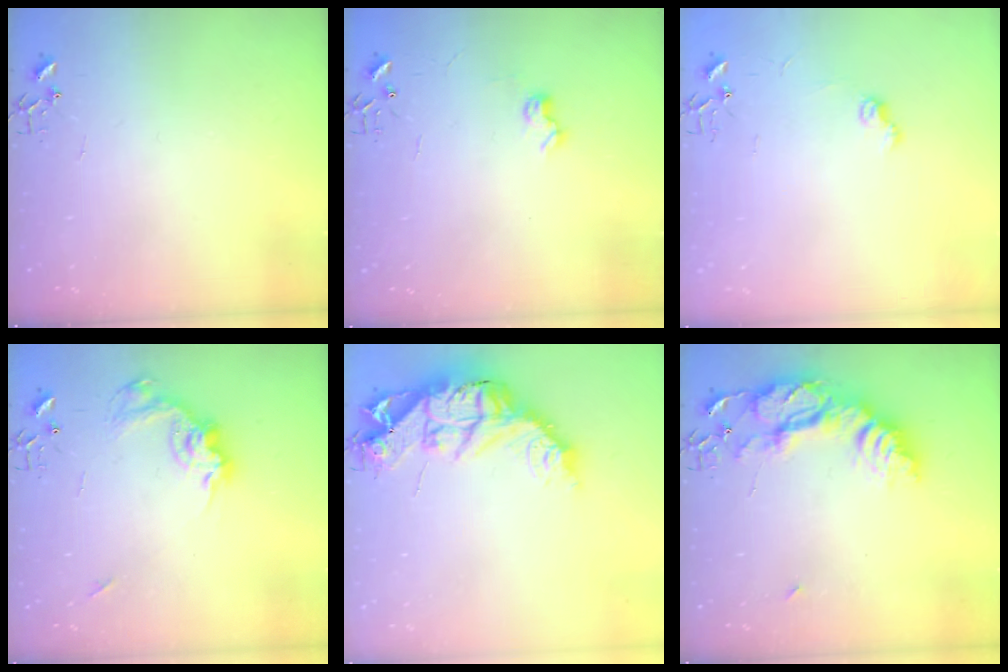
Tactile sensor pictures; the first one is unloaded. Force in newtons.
{"total": 7.2, "press": 7.2, "slide": 0.6}
{"total": 6.9, "press": 6.9, "slide": 0.7}
{"total": 14.4, "press": 14.3, "slide": 1.1}
{"total": 16.2, "press": 16.2, "slide": 1.5}
{"total": 20.7, "press": 20.6, "slide": 1.8}